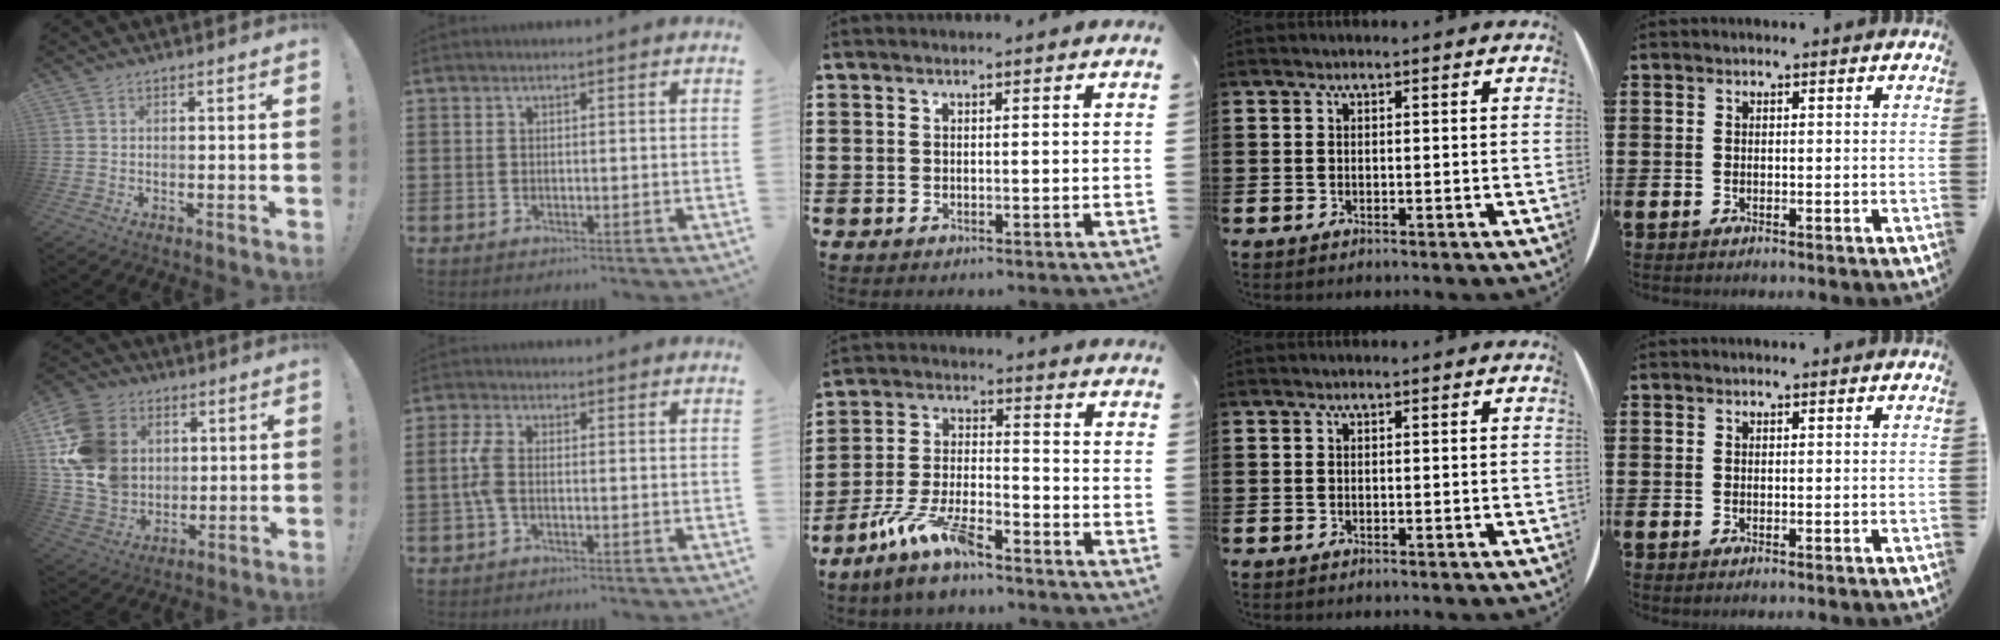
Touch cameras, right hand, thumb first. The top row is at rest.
{"thumb": {"total": 18.6, "force": [4.1, 15.0, 10.2], "torque": [-0.197, -0.008, 0.083]}, "index": {"total": 3.7, "force": [-0.5, 1.7, 3.2], "torque": [-0.089, -0.006, -0.017]}, "middle": {"total": 9.4, "force": [-7.3, 1.7, 5.6], "torque": [-0.132, -0.003, -0.146]}}